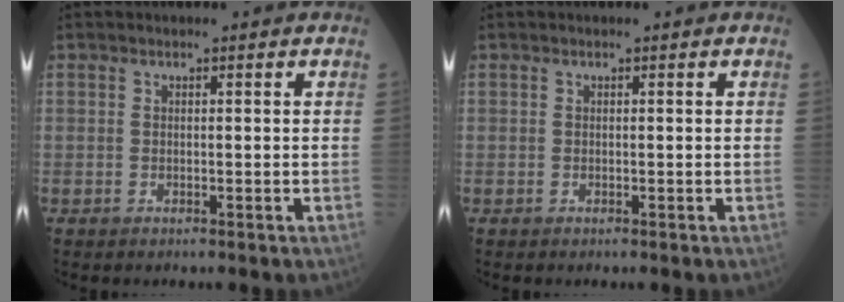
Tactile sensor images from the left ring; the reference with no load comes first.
{"total": 0.0}